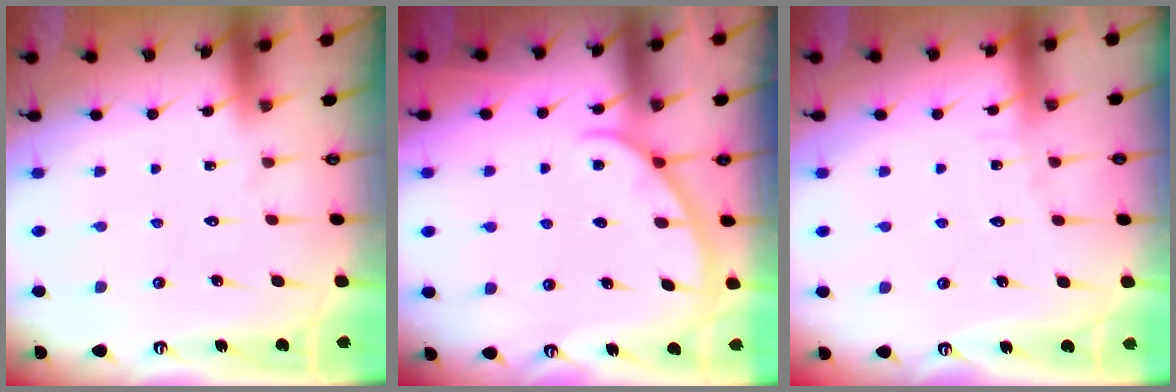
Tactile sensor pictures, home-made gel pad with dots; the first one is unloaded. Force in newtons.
{"total": 2.1, "press": 2.1, "slide": 0.3}
{"total": 3.9, "press": 3.8, "slide": 0.3}